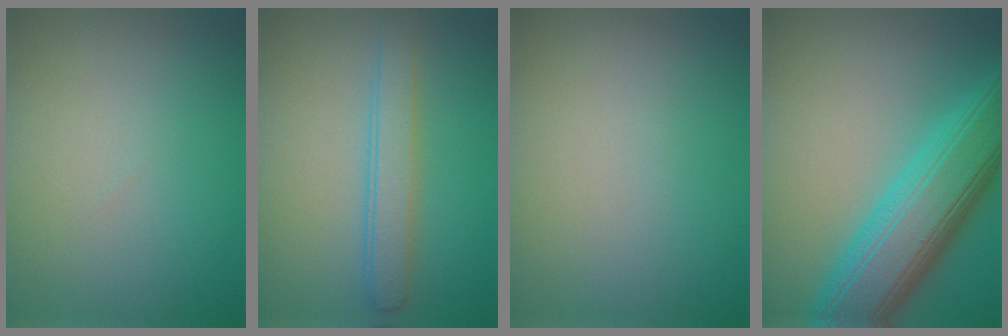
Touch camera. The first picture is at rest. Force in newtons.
{"total": 2.9, "press": 2.9, "slide": 0.1}
{"total": 0.0}
{"total": 9.9, "press": 9.9, "slide": 0.2}